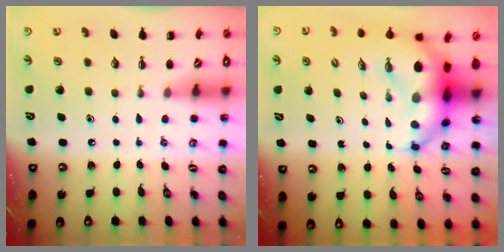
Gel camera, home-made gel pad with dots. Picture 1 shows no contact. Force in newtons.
{"total": 10.9, "press": 10.4, "slide": 3.1}